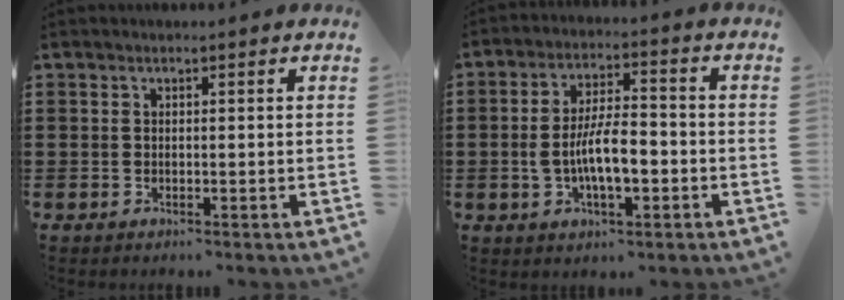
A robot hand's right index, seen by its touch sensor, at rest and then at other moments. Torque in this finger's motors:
{"motor_torque": [1.76, -0.38, 0.61, 0.09]}